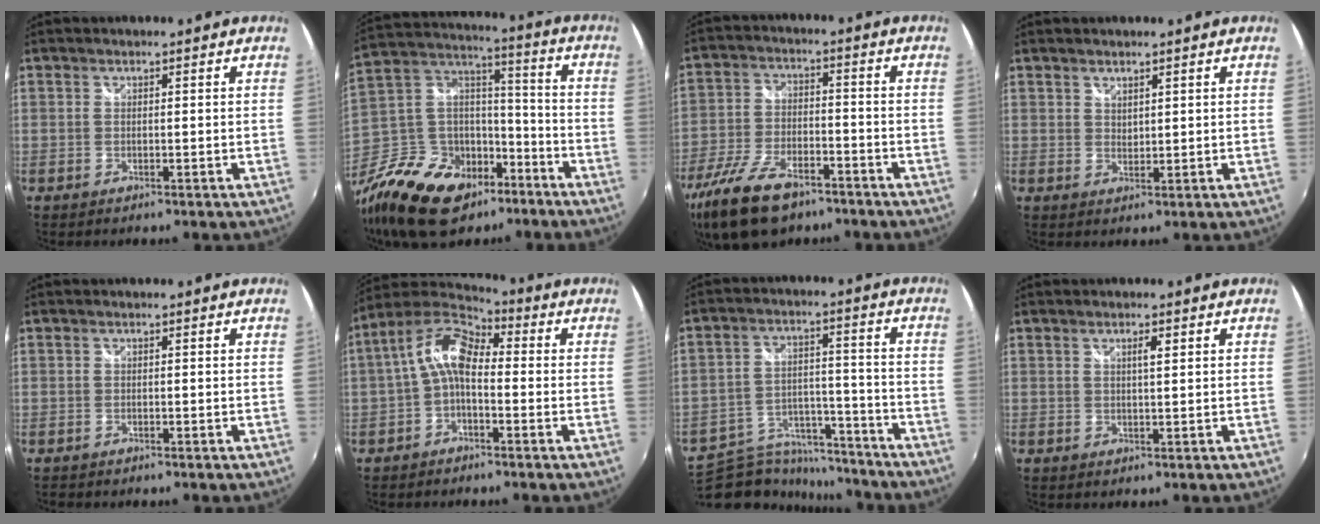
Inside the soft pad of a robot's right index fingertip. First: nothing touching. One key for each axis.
{"total": 25.6, "fx": -15.0, "fy": 15.5, "fz": 13.7, "tx": -0.321, "ty": 0.018, "tz": -0.242}
{"total": 16.0, "fx": -11.0, "fy": 7.1, "fz": 9.2, "tx": -0.210, "ty": -0.026, "tz": -0.197}
{"total": 1.8, "fx": 1.5, "fy": 0.9, "fz": 0.5, "tx": -0.003, "ty": 0.001, "tz": 0.026}
{"total": 0.5, "fx": -0.5, "fy": 0.2, "fz": 0.1, "tx": -0.005, "ty": 0.001, "tz": -0.008}
{"total": 8.9, "fx": -0.7, "fy": 4.8, "fz": 7.4, "tx": -0.154, "ty": 0.028, "tz": -0.021}
{"total": 20.3, "fx": -17.9, "fy": 7.9, "fz": 5.4, "tx": -0.111, "ty": 0.046, "tz": -0.263}
{"total": 1.8, "fx": 0.9, "fy": 0.1, "fz": 1.5, "tx": -0.024, "ty": 0.005, "tz": 0.017}